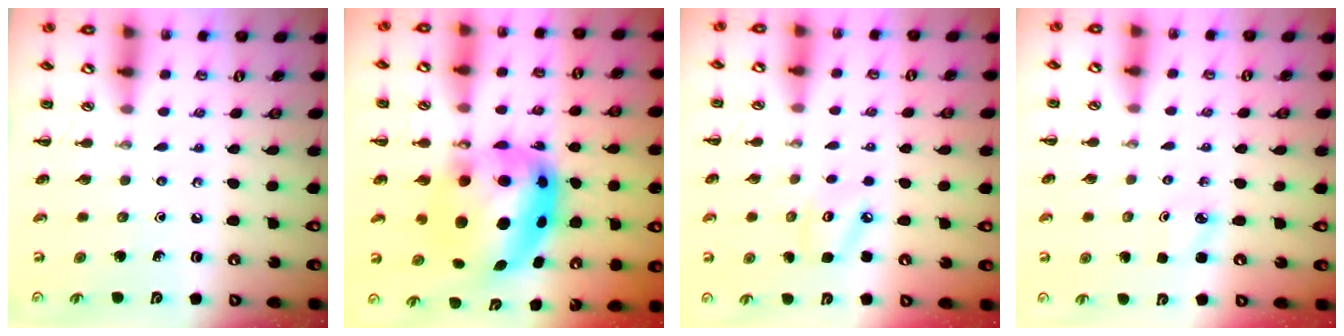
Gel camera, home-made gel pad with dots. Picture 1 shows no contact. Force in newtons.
{"total": 13.0, "press": 12.7, "slide": 3.1}
{"total": 4.4, "press": 4.3, "slide": 1.0}
{"total": 2.5, "press": 2.4, "slide": 0.8}